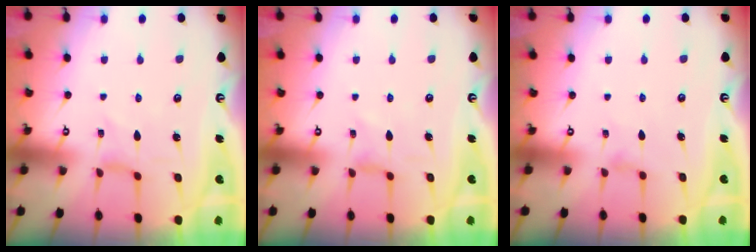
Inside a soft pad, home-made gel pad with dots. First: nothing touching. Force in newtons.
{"total": 0.9, "press": 0.9, "slide": 0.3}
{"total": 1.2, "press": 1.2, "slide": 0.3}